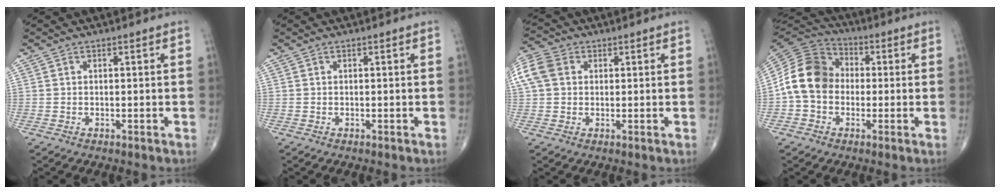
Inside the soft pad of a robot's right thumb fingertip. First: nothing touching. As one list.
[{"total": 0.0}, {"total": 10.0, "force": [2.5, 7.9, 5.5], "torque": [-0.132, 0.024, 0.044]}, {"total": 12.5, "force": [-0.6, 10.1, 7.3], "torque": [-0.125, 0.036, -0.025]}]